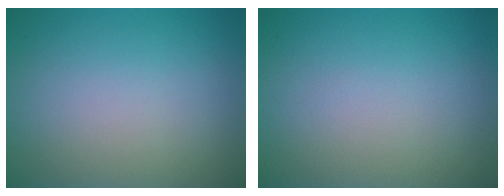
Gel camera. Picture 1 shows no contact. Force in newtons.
{"total": 0.0}